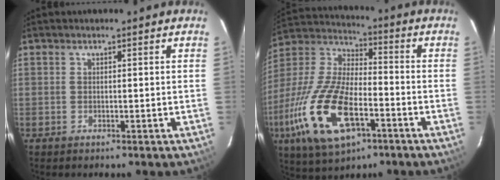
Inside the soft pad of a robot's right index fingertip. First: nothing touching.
{"total": 21.8, "force": [-8.9, 9.4, 17.6], "torque": [-0.383, -0.030, -0.163]}